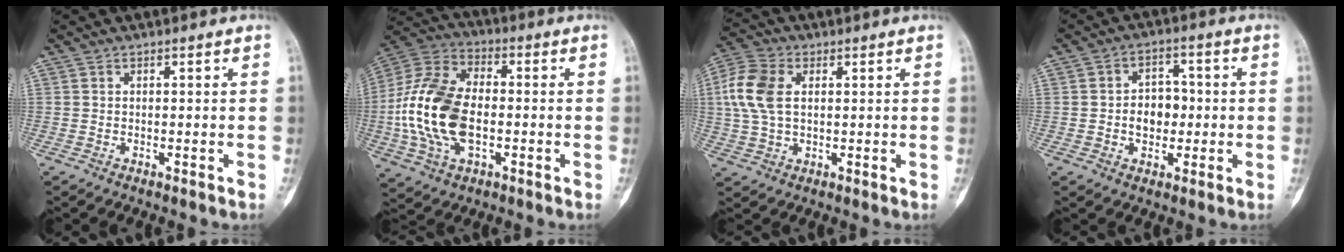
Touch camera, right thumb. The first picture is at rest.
{"total": 18.8, "force": [-2.3, 11.4, 14.8], "torque": [-0.304, 0.020, -0.041]}
{"total": 9.9, "force": [1.7, 6.3, 7.4], "torque": [-0.171, 0.014, 0.032]}
{"total": 6.7, "force": [-0.6, 5.2, 4.2], "torque": [-0.036, 0.019, -0.012]}